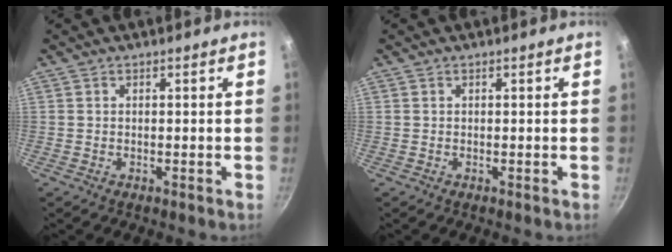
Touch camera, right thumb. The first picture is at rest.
{"total": 0.0}